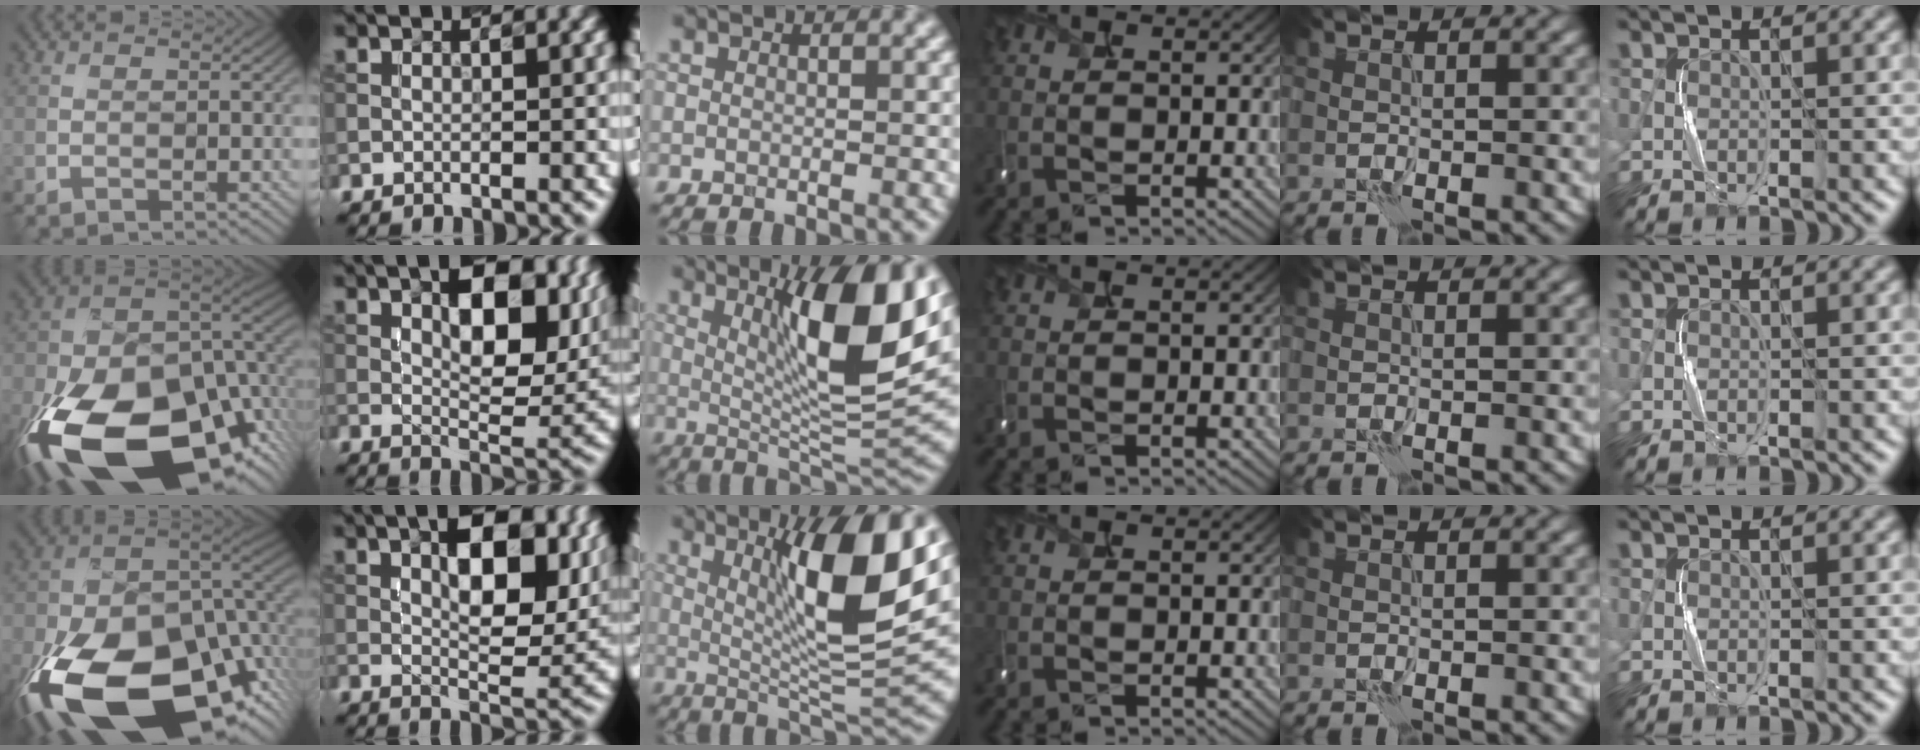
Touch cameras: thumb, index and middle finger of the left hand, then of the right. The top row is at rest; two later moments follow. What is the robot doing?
{"motion": "shake", "object": "tambourine"}